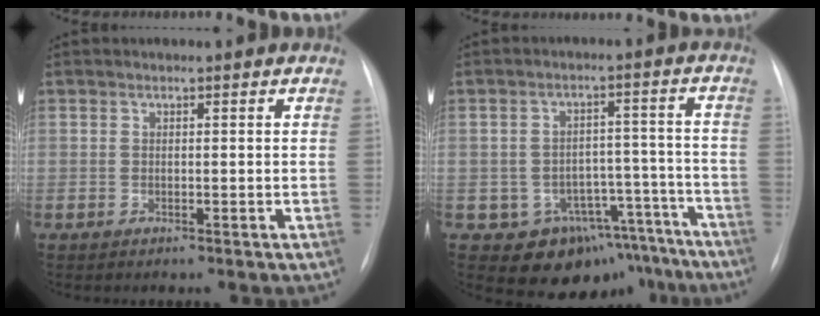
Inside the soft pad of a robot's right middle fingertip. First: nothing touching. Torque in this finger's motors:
{"motor_torque": [0.71, -0.78, 0.08, 0.02]}